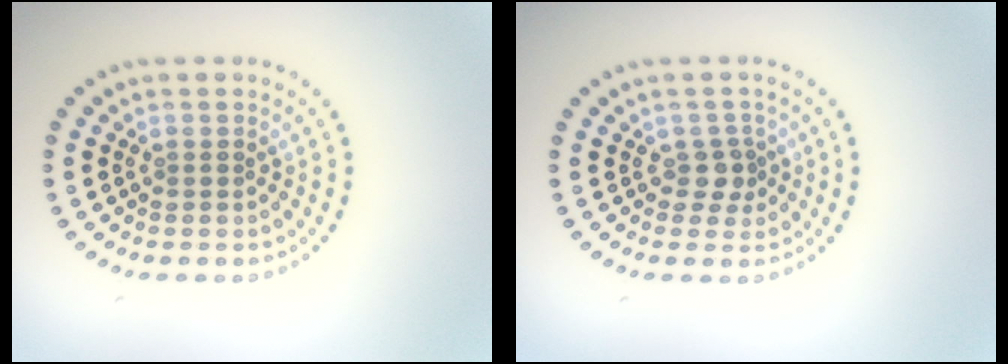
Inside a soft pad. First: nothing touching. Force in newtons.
{"total": 1.8, "press": 1.4, "slide": 1.1}